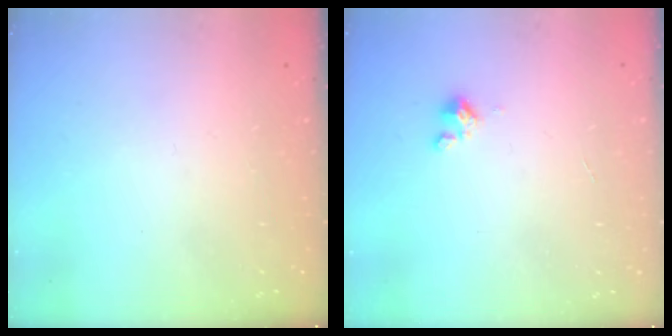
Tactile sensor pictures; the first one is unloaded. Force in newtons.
{"total": 0.9, "press": 0.9, "slide": 0.2}